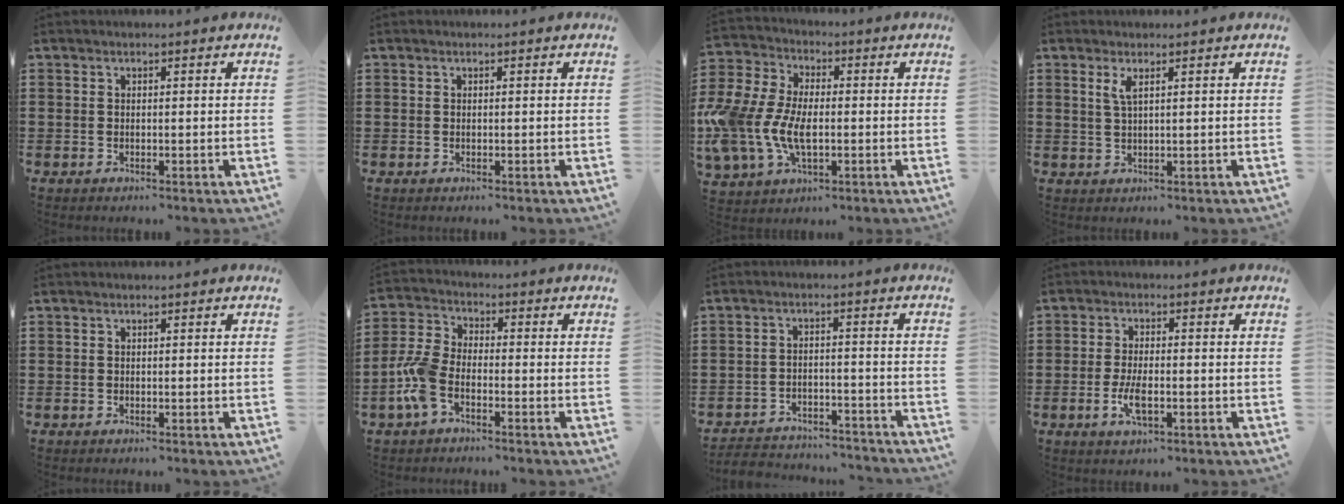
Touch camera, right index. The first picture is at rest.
{"total": 0.0}
{"total": 10.0, "force": [-2.3, 6.1, 7.6], "torque": [-0.204, -0.006, -0.050]}
{"total": 2.2, "force": [1.1, 0.5, 1.9], "torque": [-0.040, 0.002, 0.018]}
{"total": 0.0}
{"total": 6.8, "force": [-3.1, 3.5, 4.9], "torque": [-0.133, -0.003, -0.067]}
{"total": 3.8, "force": [-3.8, 0.6, 0.1], "torque": [-0.015, 0.000, -0.082]}
{"total": 4.4, "force": [-1.3, 1.7, 3.8], "torque": [-0.088, -0.003, -0.028]}